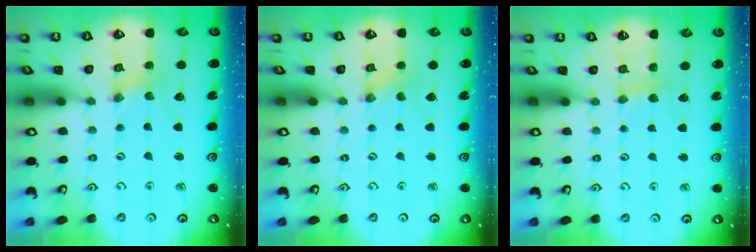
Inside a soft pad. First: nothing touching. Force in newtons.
{"total": 0.0}
{"total": 3.8, "press": 3.7, "slide": 0.6}